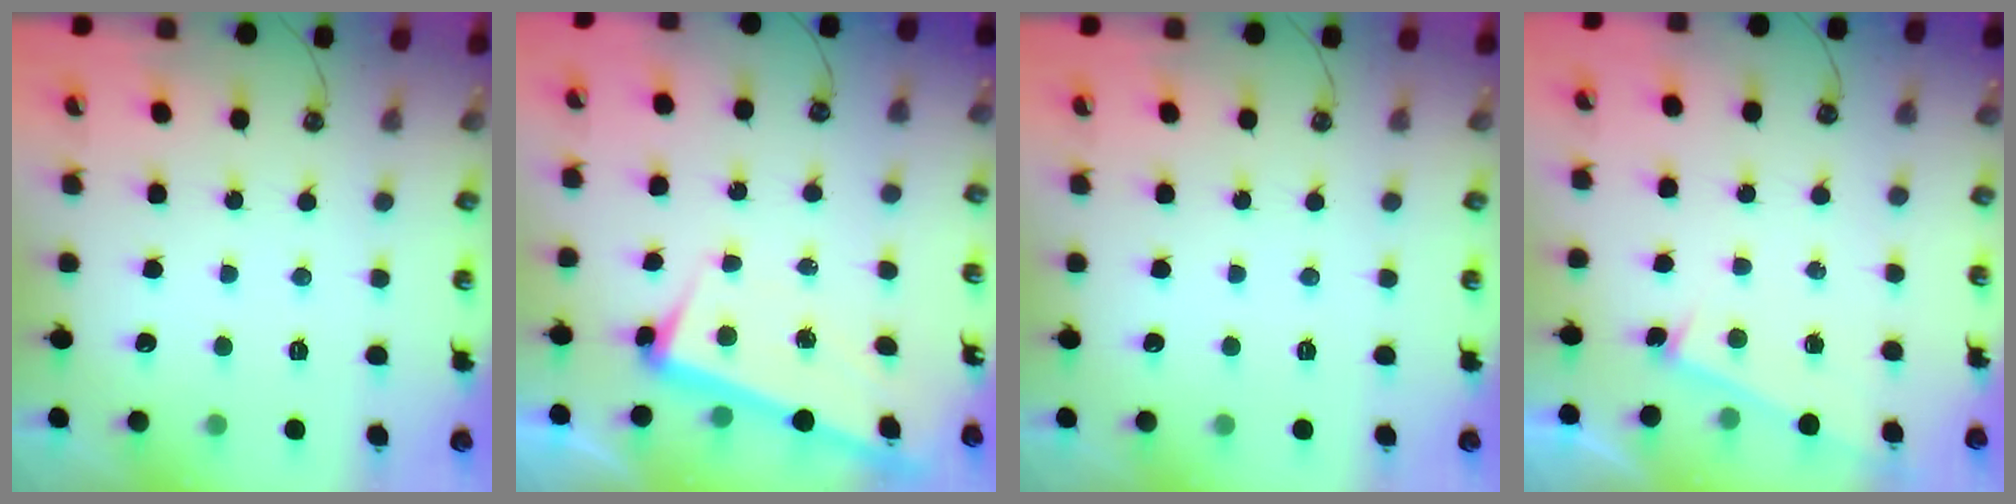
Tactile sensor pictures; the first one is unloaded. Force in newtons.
{"total": 3.3, "press": 3.1, "slide": 1.1}
{"total": 0.0}
{"total": 6.7, "press": 6.7, "slide": 0.2}